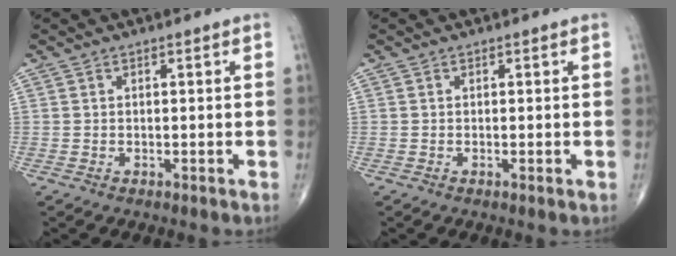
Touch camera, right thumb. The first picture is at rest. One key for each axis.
{"total": 0.5, "fx": -0.1, "fy": -0.1, "fz": 0.5, "tx": -0.011, "ty": -0.003, "tz": -0.003}